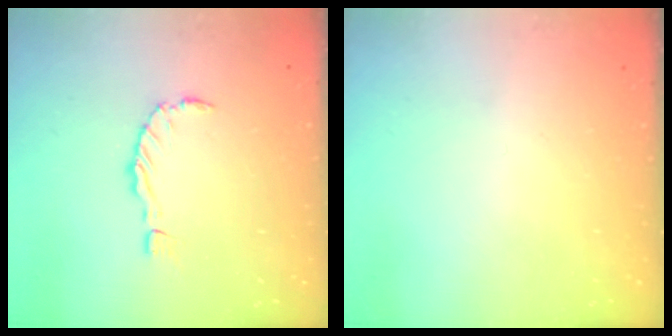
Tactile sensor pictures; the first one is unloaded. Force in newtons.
{"total": 0.0}